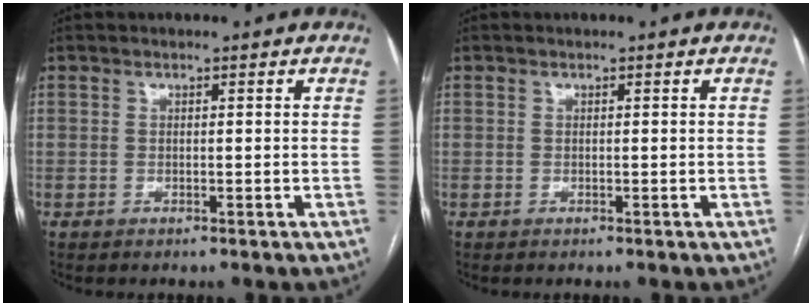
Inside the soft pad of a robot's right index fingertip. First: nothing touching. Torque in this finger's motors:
{"motor_torque": [0.00, 0.00, 0.00, 0.00]}